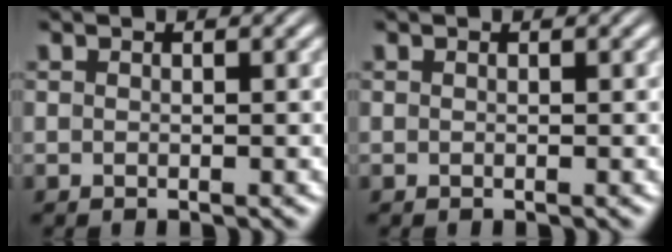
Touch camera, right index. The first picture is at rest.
{"total": 0.0}